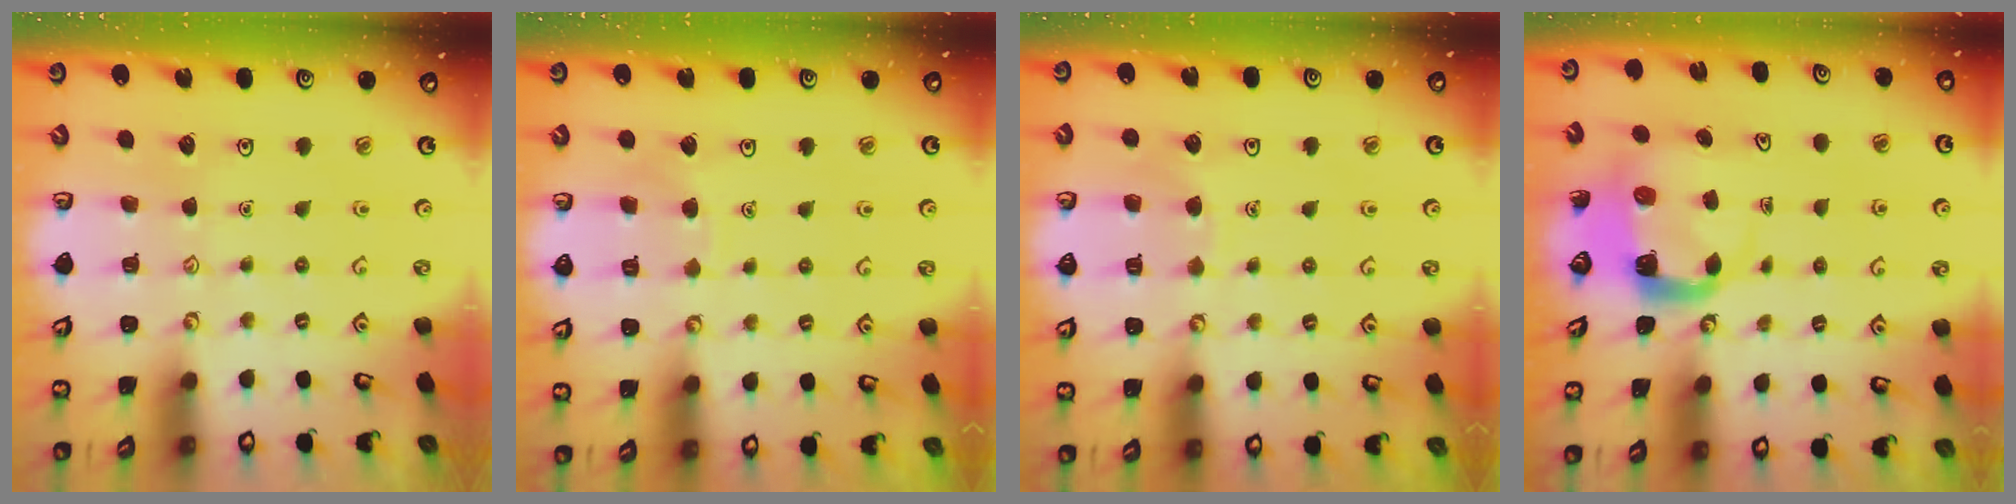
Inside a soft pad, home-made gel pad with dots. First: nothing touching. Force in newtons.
{"total": 4.5, "press": 4.5, "slide": 0.6}
{"total": 4.9, "press": 4.8, "slide": 0.6}
{"total": 3.9, "press": 3.8, "slide": 0.5}